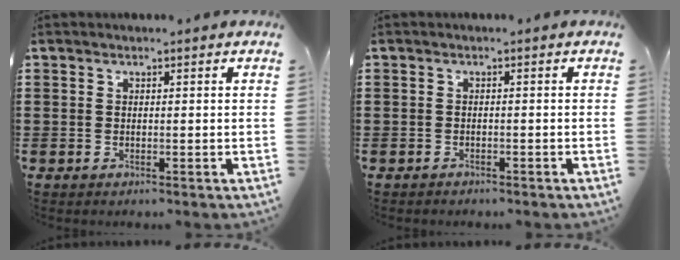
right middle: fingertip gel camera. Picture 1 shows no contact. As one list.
[{"total": 0.8, "force": [-0.8, 0.2, -0.1], "torque": [0.000, 0.001, -0.017]}]